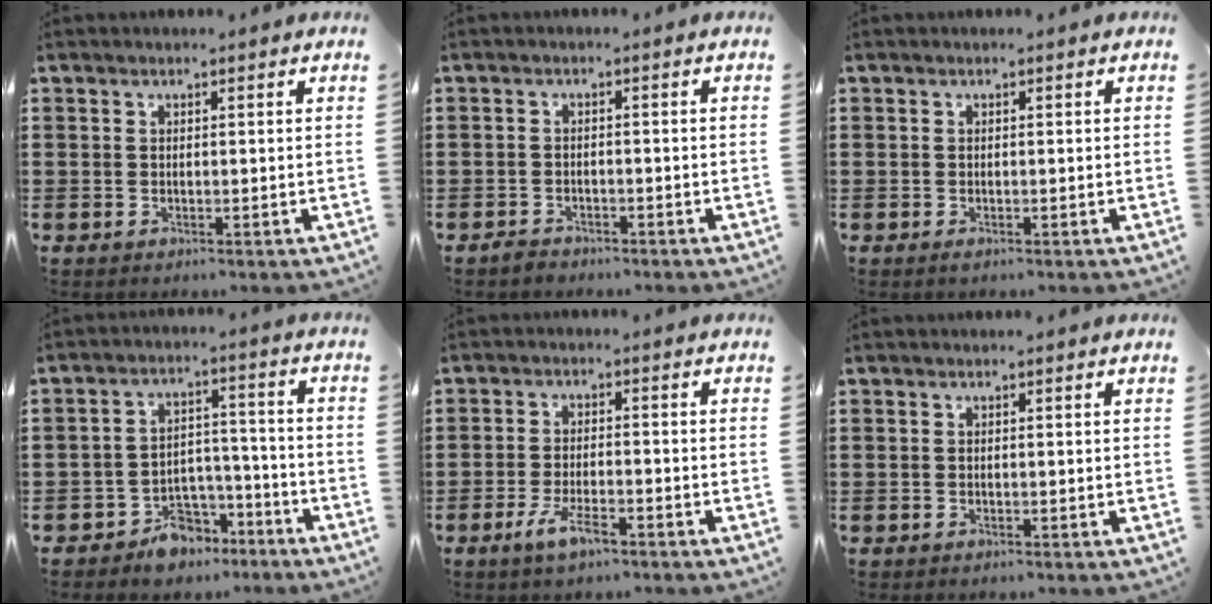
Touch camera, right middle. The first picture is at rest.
{"total": 1.4, "force": [-1.3, 0.4, 0.2], "torque": [-0.009, 0.000, -0.028]}
{"total": 0.0}
{"total": 6.1, "force": [-5.4, 2.7, 1.0], "torque": [-0.017, 0.024, -0.106]}
{"total": 4.8, "force": [-2.8, 1.4, 3.6], "torque": [-0.078, -0.001, -0.057]}
{"total": 0.0}